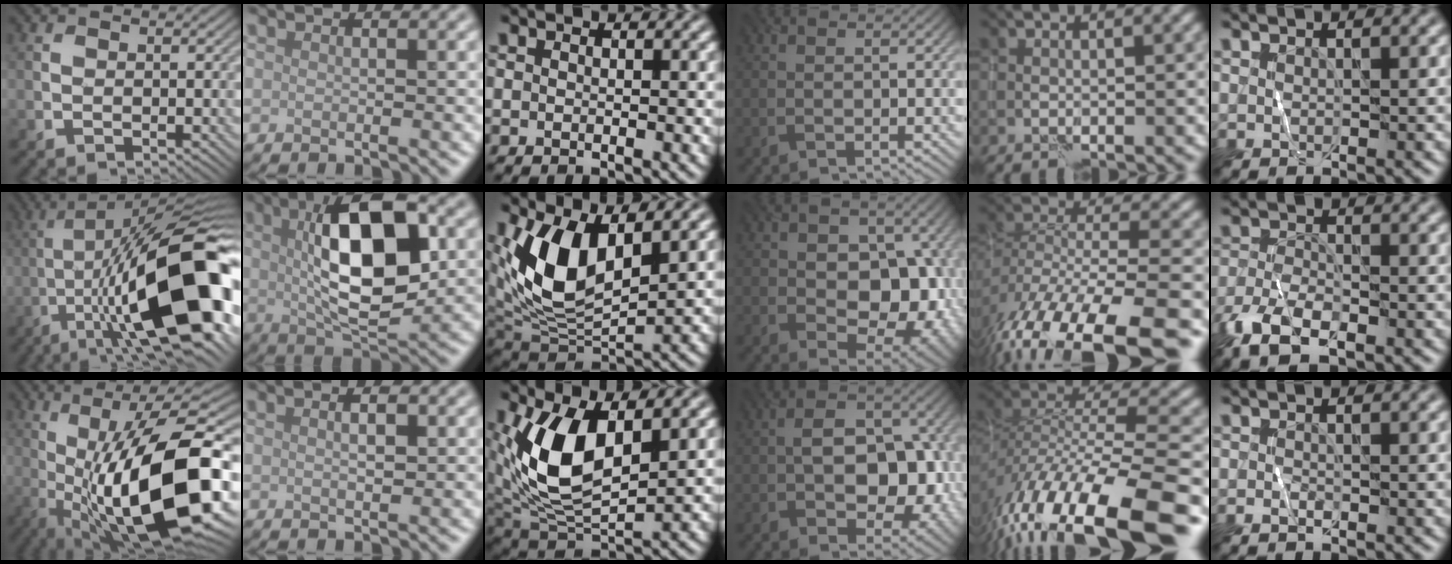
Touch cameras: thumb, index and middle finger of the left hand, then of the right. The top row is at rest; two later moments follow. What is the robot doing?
{"motion": "wrap", "object": "ribbon"}